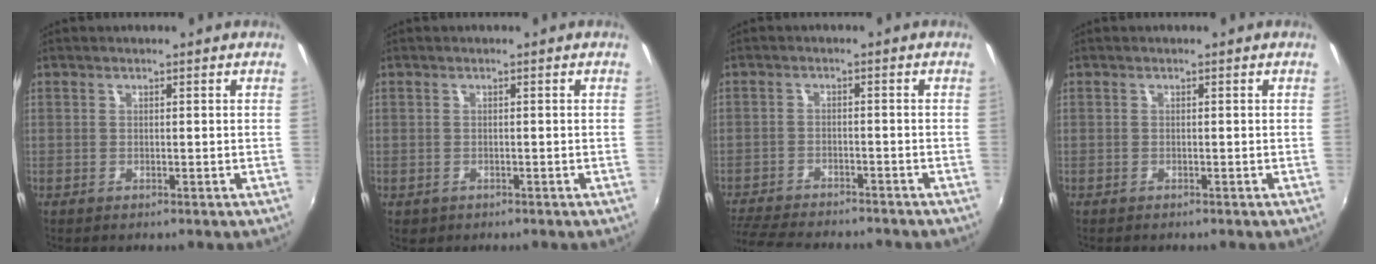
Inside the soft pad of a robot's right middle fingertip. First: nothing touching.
{"total": 1.4, "force": [-0.6, 1.2, 0.5], "torque": [-0.013, -0.004, -0.007]}
{"total": 13.2, "force": [-11.8, 2.8, 5.3], "torque": [-0.129, -0.022, -0.189]}
{"total": 0.6, "force": [-0.5, 0.2, 0.1], "torque": [-0.003, -0.003, -0.010]}